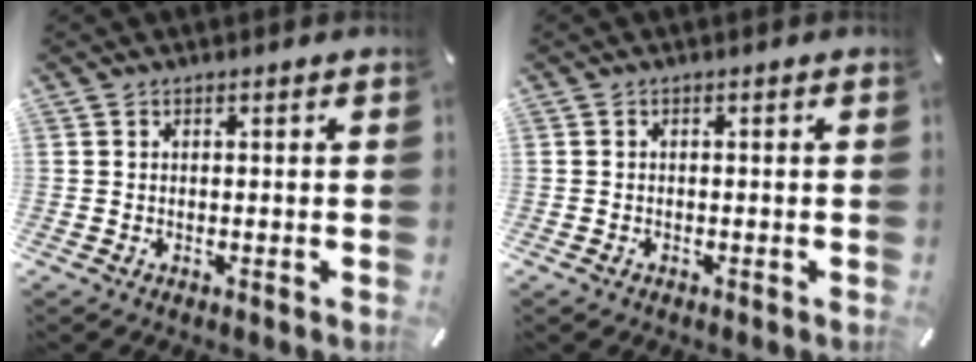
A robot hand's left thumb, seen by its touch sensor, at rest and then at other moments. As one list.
[{"total": 0.5, "force": [-0.3, 0.4, 0.1], "torque": [-0.001, 0.002, -0.008]}]